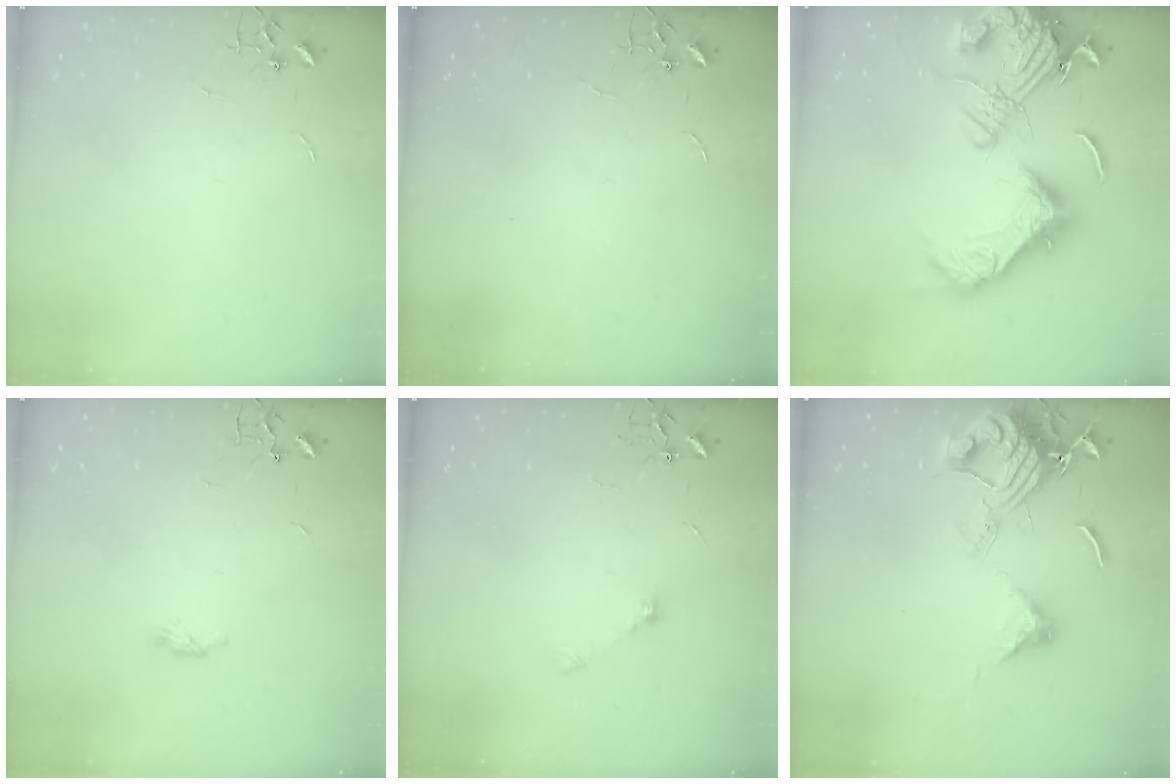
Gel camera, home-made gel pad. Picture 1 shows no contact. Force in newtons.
{"total": 0.0}
{"total": 23.6, "press": 23.4, "slide": 3.1}
{"total": 3.9, "press": 3.9, "slide": 0.7}
{"total": 5.2, "press": 5.1, "slide": 1.1}
{"total": 15.7, "press": 15.6, "slide": 1.7}